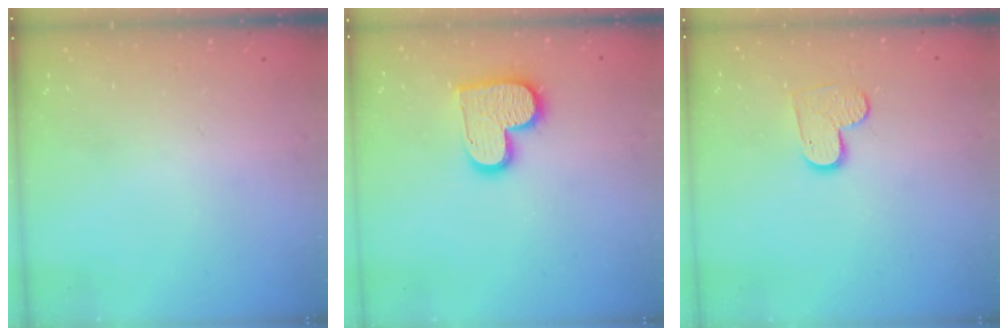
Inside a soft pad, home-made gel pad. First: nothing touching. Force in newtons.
{"total": 13.8, "press": 13.7, "slide": 1.1}
{"total": 7.5, "press": 7.5, "slide": 0.5}